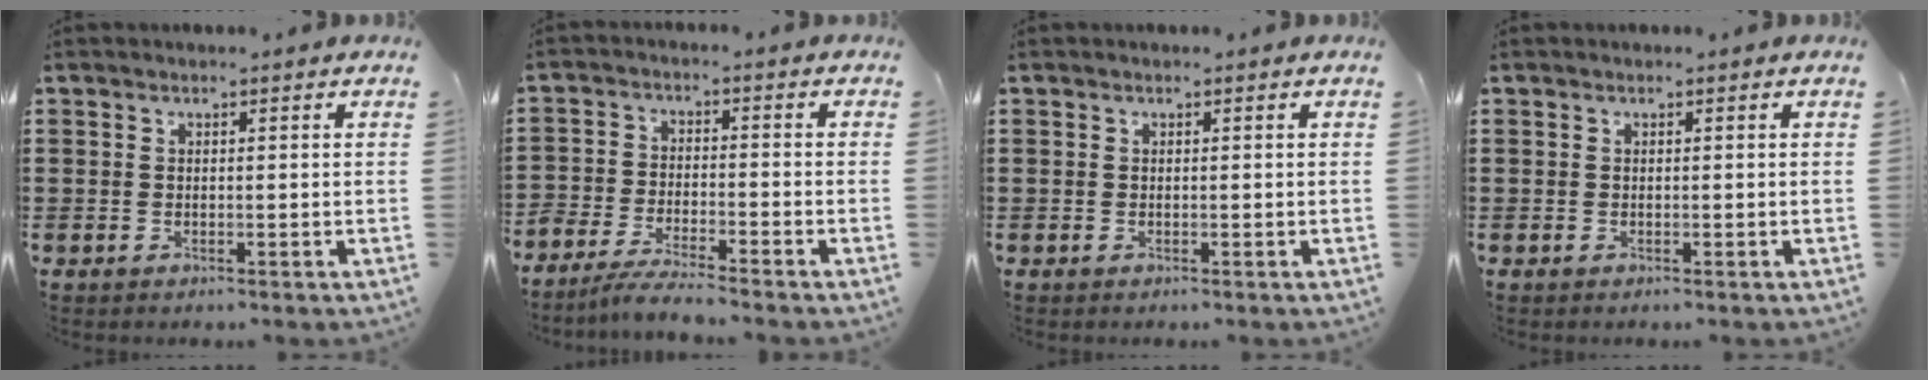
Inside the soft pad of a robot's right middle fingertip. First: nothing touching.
{"total": 4.5, "force": [-4.4, 0.1, 1.0], "torque": [-0.033, -0.006, -0.092]}
{"total": 0.0}
{"total": 0.0}